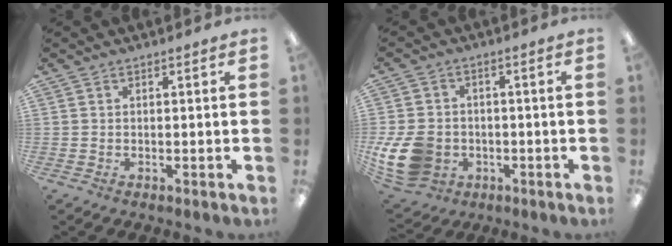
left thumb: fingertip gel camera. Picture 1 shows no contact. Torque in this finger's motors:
{"motor_torque": [0.37, 1.50, 1.13, 0.36, 0.10]}